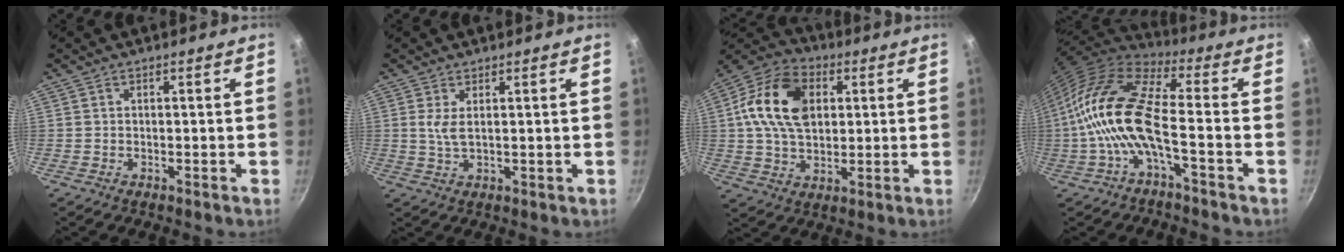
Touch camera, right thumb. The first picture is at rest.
{"total": 3.0, "force": [1.0, 1.0, 2.6], "torque": [-0.055, -0.008, 0.023]}
{"total": 16.5, "force": [3.5, 11.1, 11.7], "torque": [-0.192, 0.010, 0.047]}
{"total": 15.9, "force": [-3.1, 5.8, 14.5], "torque": [-0.291, 0.036, -0.074]}